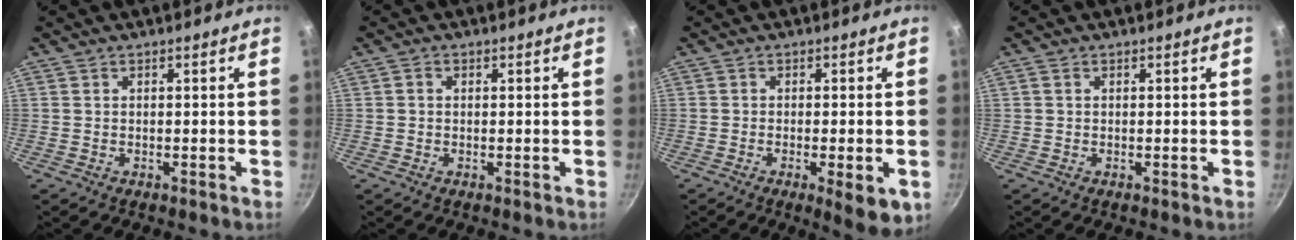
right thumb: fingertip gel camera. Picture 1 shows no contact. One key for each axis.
{"total": 1.0, "fx": 0.1, "fy": 0.8, "fz": 0.5, "tx": -0.009, "ty": 0.006, "tz": 0.001}
{"total": 7.1, "fx": -2.4, "fy": 1.7, "fz": 6.4, "tx": -0.082, "ty": -0.002, "tz": -0.030}
{"total": 0.5, "fx": 0.1, "fy": 0.4, "fz": 0.3, "tx": -0.004, "ty": 0.003, "tz": 0.002}